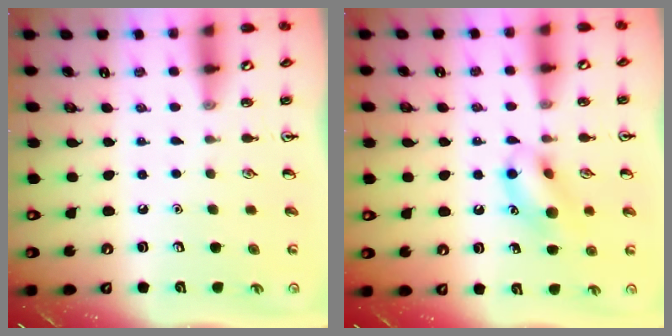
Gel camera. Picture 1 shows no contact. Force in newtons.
{"total": 12.1, "press": 12.1, "slide": 1.4}